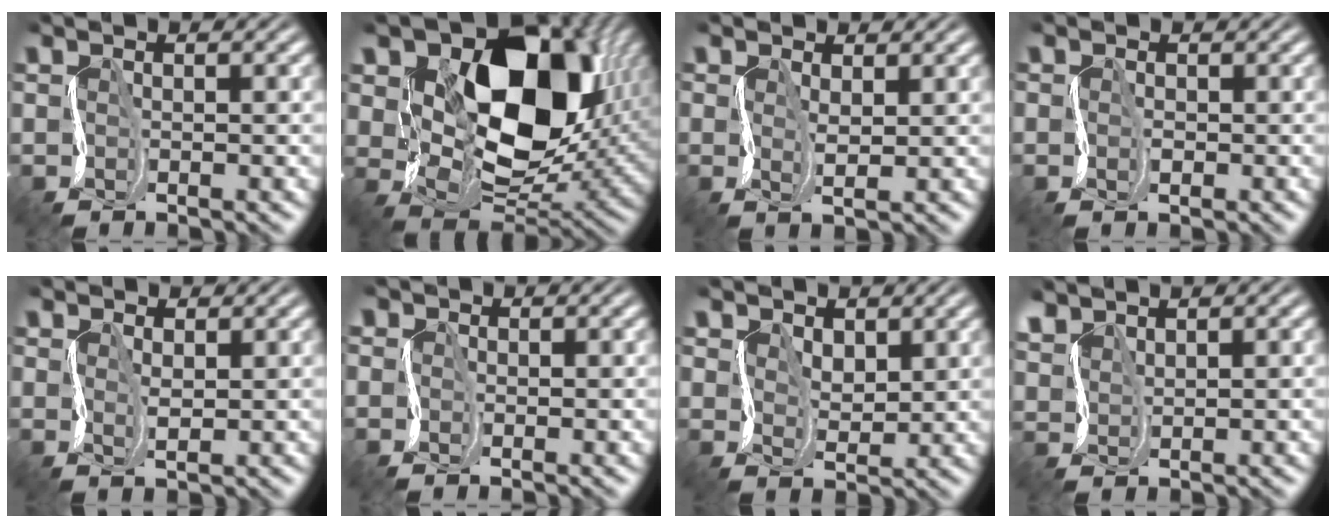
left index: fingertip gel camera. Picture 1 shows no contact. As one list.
[{"total": 13.9, "force": [4.1, 9.3, 9.4], "torque": [-0.145, -0.003, 0.079]}, {"total": 1.4, "force": [0.7, 0.9, 0.8], "torque": [-0.027, 0.007, 0.010]}, {"total": 1.1, "force": [-0.1, 1.1, 0.2], "torque": [-0.001, 0.005, -0.005]}, {"total": 1.1, "force": [0.6, 0.8, 0.4], "torque": [-0.020, 0.008, 0.008]}, {"total": 3.0, "force": [0.4, 2.6, 1.4], "torque": [-0.020, 0.011, -0.022]}, {"total": 3.8, "force": [2.1, 2.7, 1.7], "torque": [-0.047, 0.017, 0.022]}, {"total": 2.1, "force": [1.9, 0.0, -0.9], "torque": [-0.001, 0.010, 0.041]}]